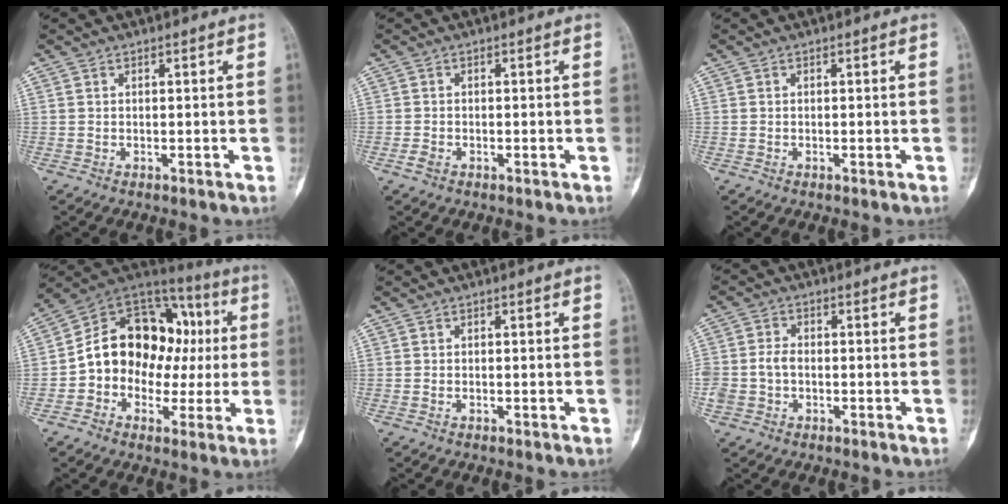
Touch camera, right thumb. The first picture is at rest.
{"total": 1.4, "force": [-0.7, 0.9, 0.8], "torque": [-0.016, 0.002, -0.016]}
{"total": 0.0}
{"total": 19.0, "force": [0.1, 14.6, 12.1], "torque": [-0.134, 0.058, -0.003]}
{"total": 0.0}
{"total": 4.9, "force": [-0.9, 3.6, 3.2], "torque": [-0.068, 0.017, -0.019]}